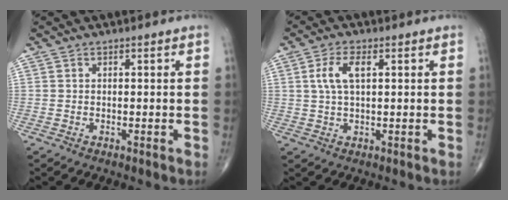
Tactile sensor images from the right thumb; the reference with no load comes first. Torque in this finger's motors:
{"motor_torque": [-0.62, 0.79, 0.72, 0.37, 0.26]}